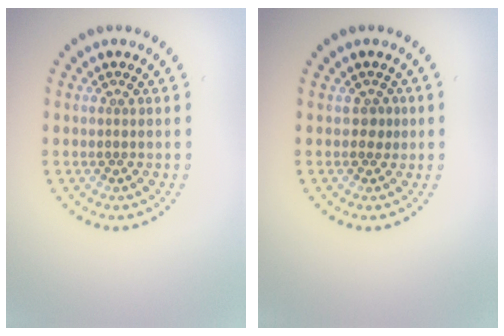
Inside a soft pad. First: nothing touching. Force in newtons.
{"total": 0.9, "press": 0.7, "slide": 0.6}